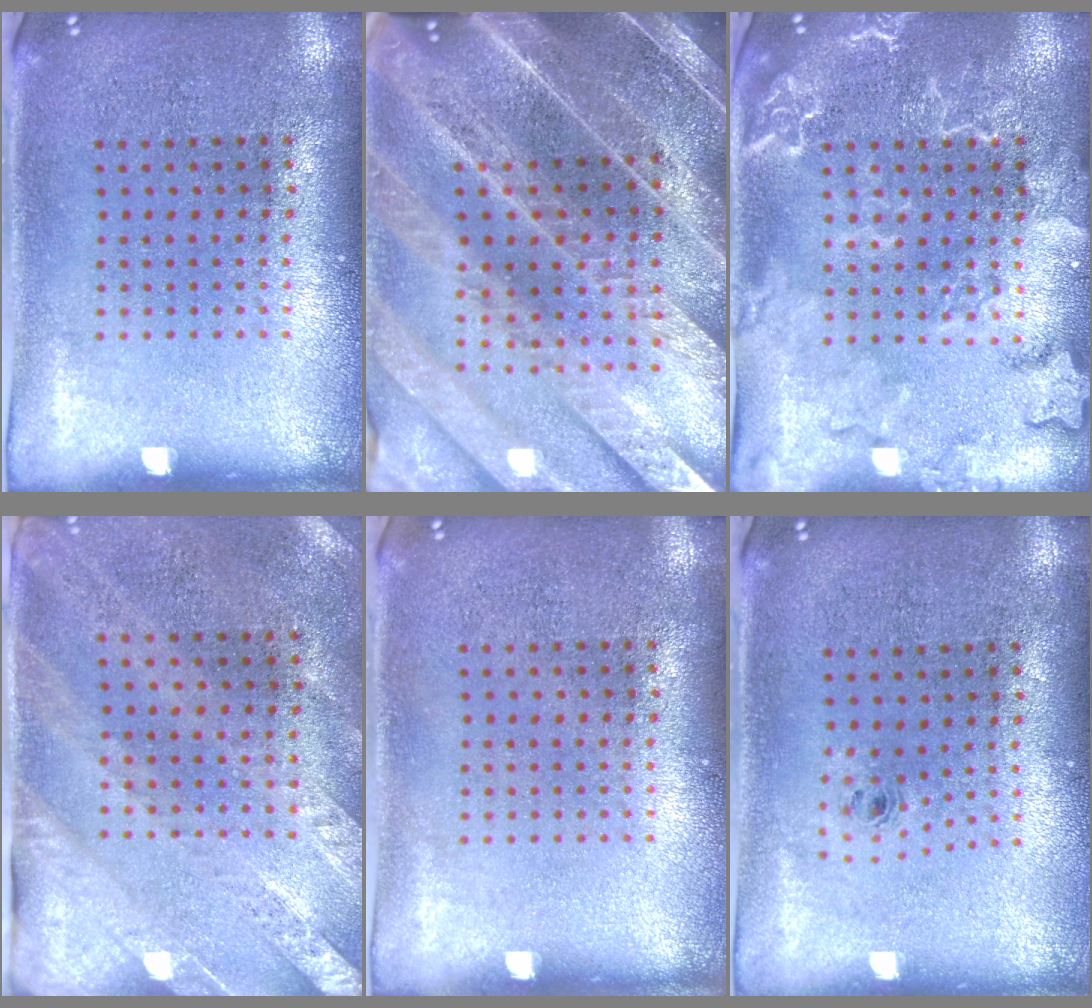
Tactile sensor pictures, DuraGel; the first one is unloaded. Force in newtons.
{"total": 4.4, "press": 4.0, "slide": 2.0}
{"total": 2.4, "press": 2.3, "slide": 0.5}
{"total": 2.5, "press": 2.1, "slide": 1.3}
{"total": 0.0}
{"total": 0.6, "press": 0.3, "slide": 0.6}